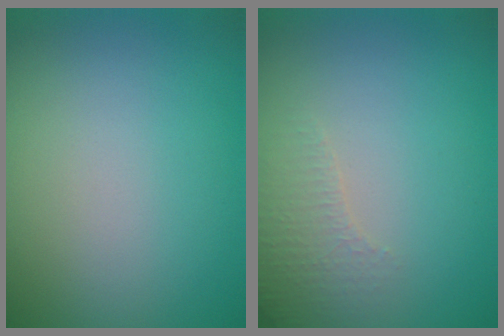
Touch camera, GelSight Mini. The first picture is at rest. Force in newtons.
{"total": 2.0, "press": 1.9, "slide": 0.5}